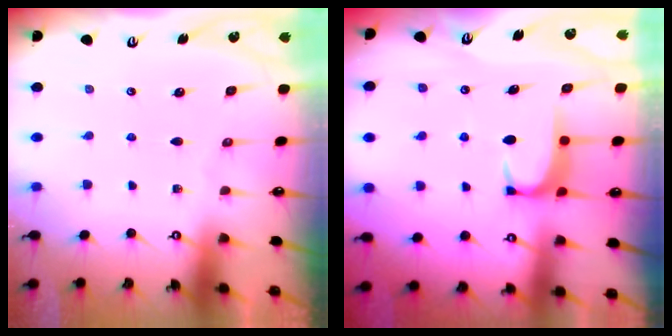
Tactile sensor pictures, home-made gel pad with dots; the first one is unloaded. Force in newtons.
{"total": 1.8, "press": 1.8, "slide": 0.5}